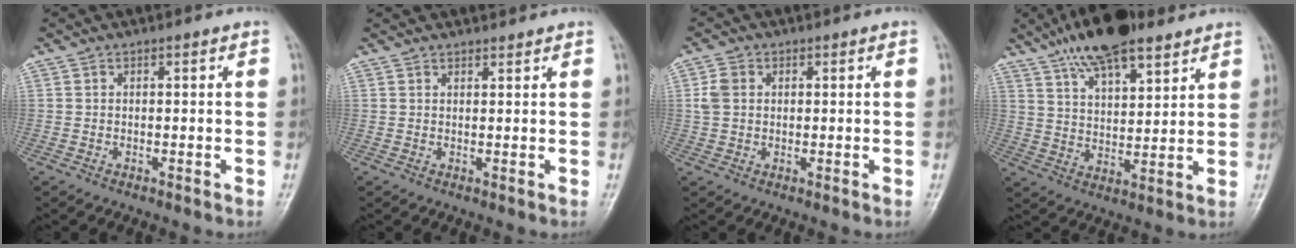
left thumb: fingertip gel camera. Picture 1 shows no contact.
{"total": 1.6, "force": [1.5, 0.4, 0.1], "torque": [0.007, -0.005, 0.026]}
{"total": 3.5, "force": [0.6, 2.8, 2.0], "torque": [-0.039, 0.008, 0.011]}
{"total": 14.7, "force": [10.3, 5.4, 9.1], "torque": [-0.130, -0.038, 0.181]}